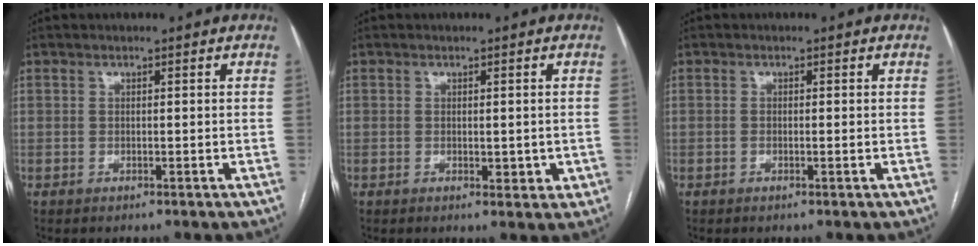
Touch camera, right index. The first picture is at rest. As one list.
[{"total": 2.7, "force": [-0.4, 1.5, 2.2], "torque": [-0.021, 0.001, 0.001]}, {"total": 0.5, "force": [0.0, 0.1, 0.5], "torque": [-0.008, 0.002, 0.002]}]